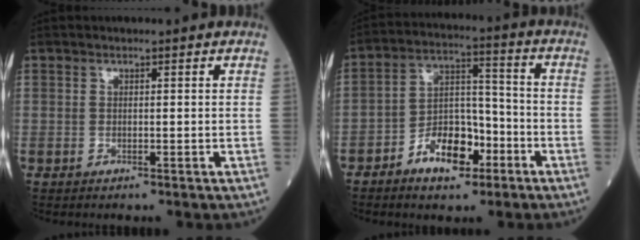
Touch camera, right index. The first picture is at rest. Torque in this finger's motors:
{"motor_torque": [0.29, -0.25, 0.18, 0.04]}